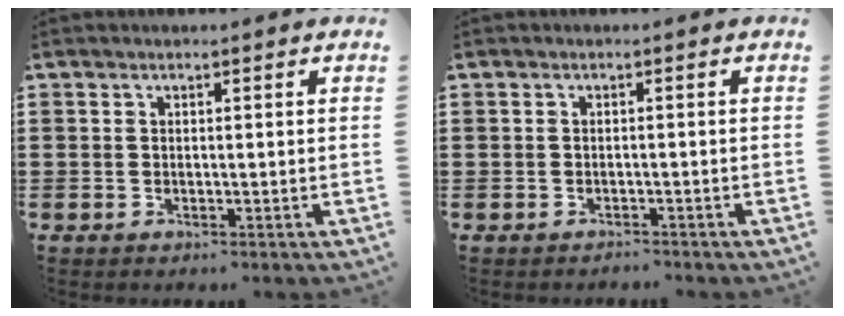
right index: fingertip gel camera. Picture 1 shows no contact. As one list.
[{"total": 1.0, "force": [-1.0, 0.1, -0.1], "torque": [0.000, 0.002, -0.022]}]